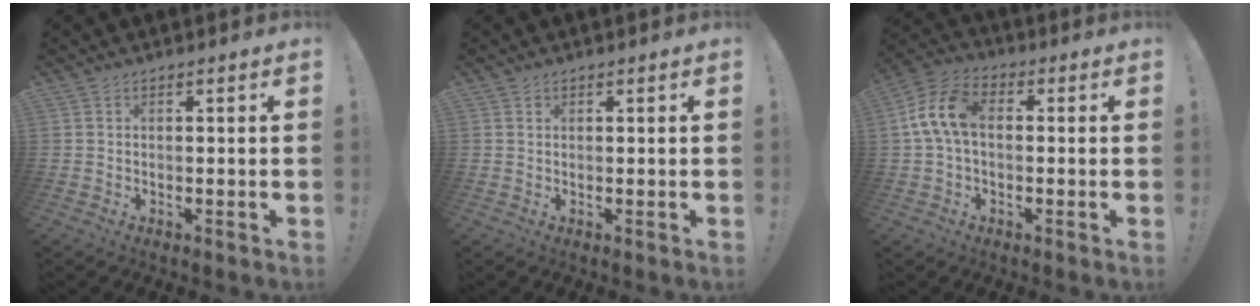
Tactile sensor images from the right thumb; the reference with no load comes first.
{"total": 0.6, "force": [0.5, 0.4, -0.1], "torque": [0.007, -0.002, 0.008]}
{"total": 10.9, "force": [0.8, 6.9, 8.4], "torque": [-0.162, 0.014, 0.022]}